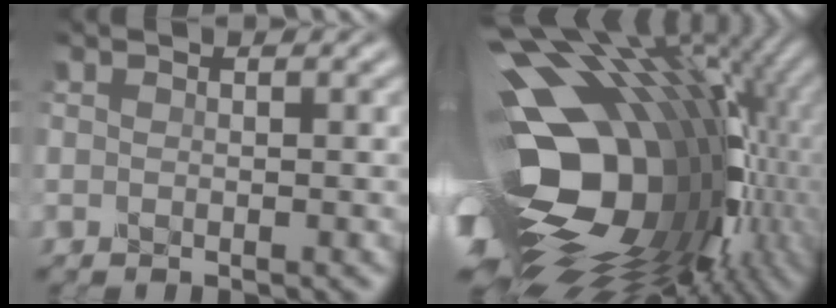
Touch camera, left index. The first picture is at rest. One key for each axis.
{"total": 19.0, "fx": -0.7, "fy": 12.8, "fz": 14.0, "tx": -0.243, "ty": -0.032, "tz": 0.006}